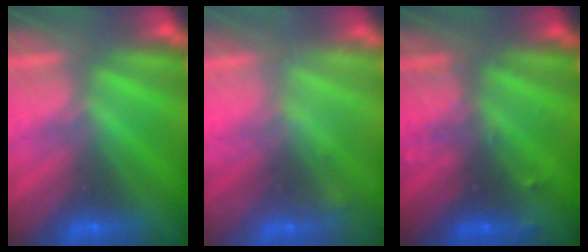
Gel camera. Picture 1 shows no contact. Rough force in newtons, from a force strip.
{"total": 2.2}
{"total": 2.9}